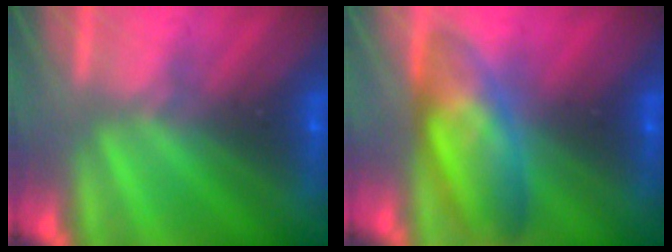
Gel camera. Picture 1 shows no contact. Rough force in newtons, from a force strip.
{"total": 7.4}